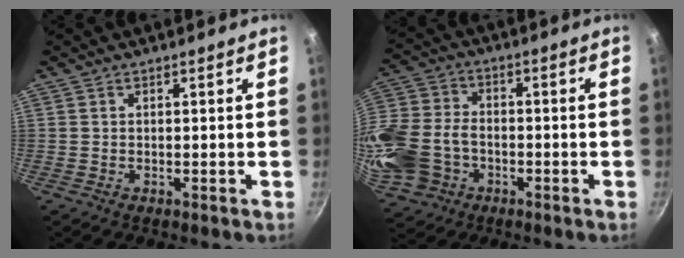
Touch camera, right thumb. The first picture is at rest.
{"total": 20.0, "force": [-5.6, 15.5, 11.4], "torque": [-0.271, 0.033, -0.105]}